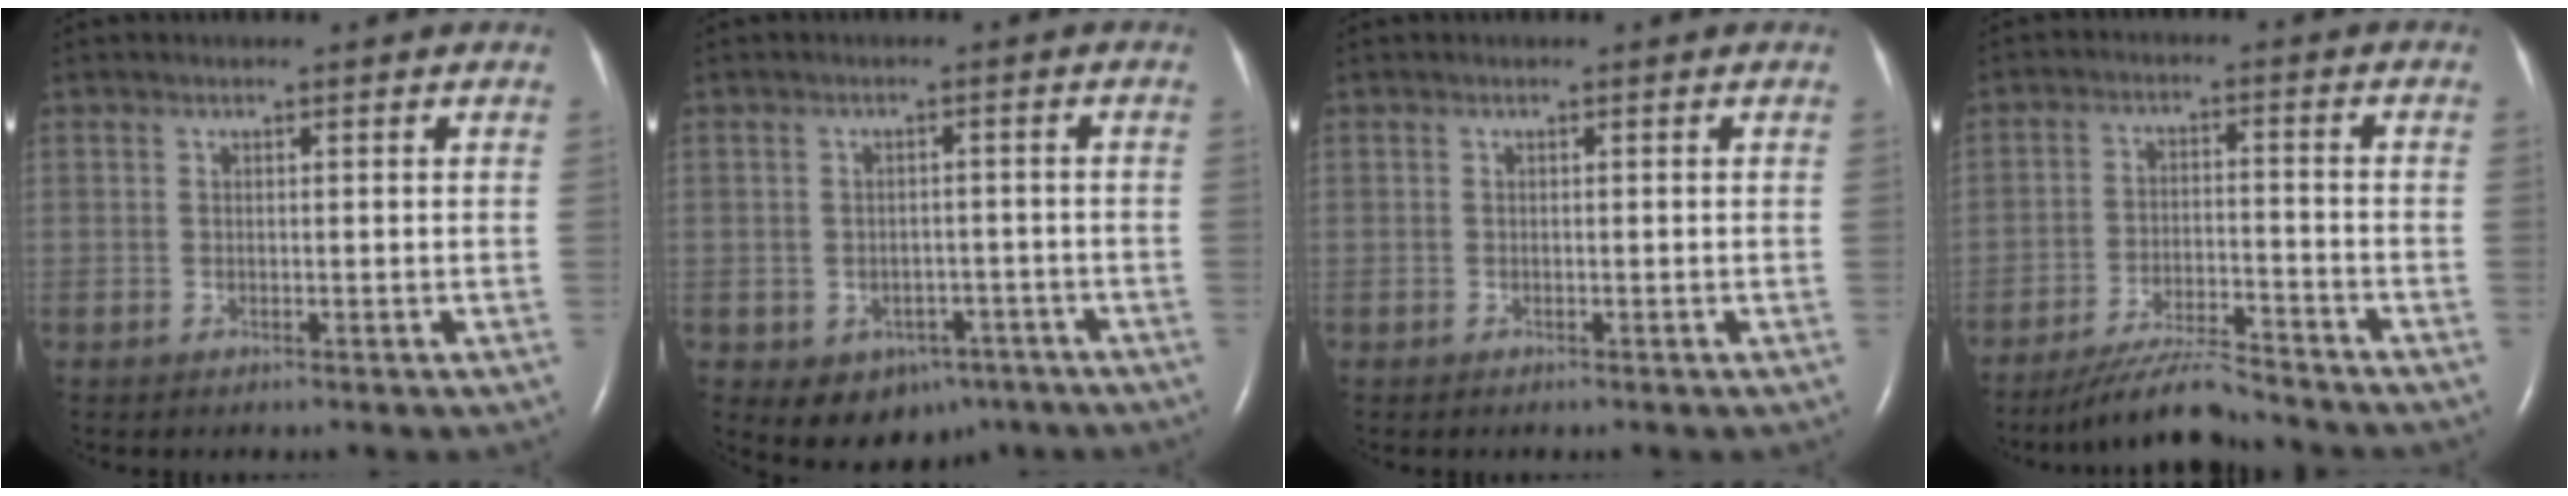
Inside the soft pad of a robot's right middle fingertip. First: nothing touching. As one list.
[{"total": 6.4, "force": [-3.5, 4.7, 2.7], "torque": [-0.037, 0.012, -0.036]}, {"total": 0.0}, {"total": 8.0, "force": [-7.5, 0.3, 2.8], "torque": [-0.051, -0.014, -0.131]}]